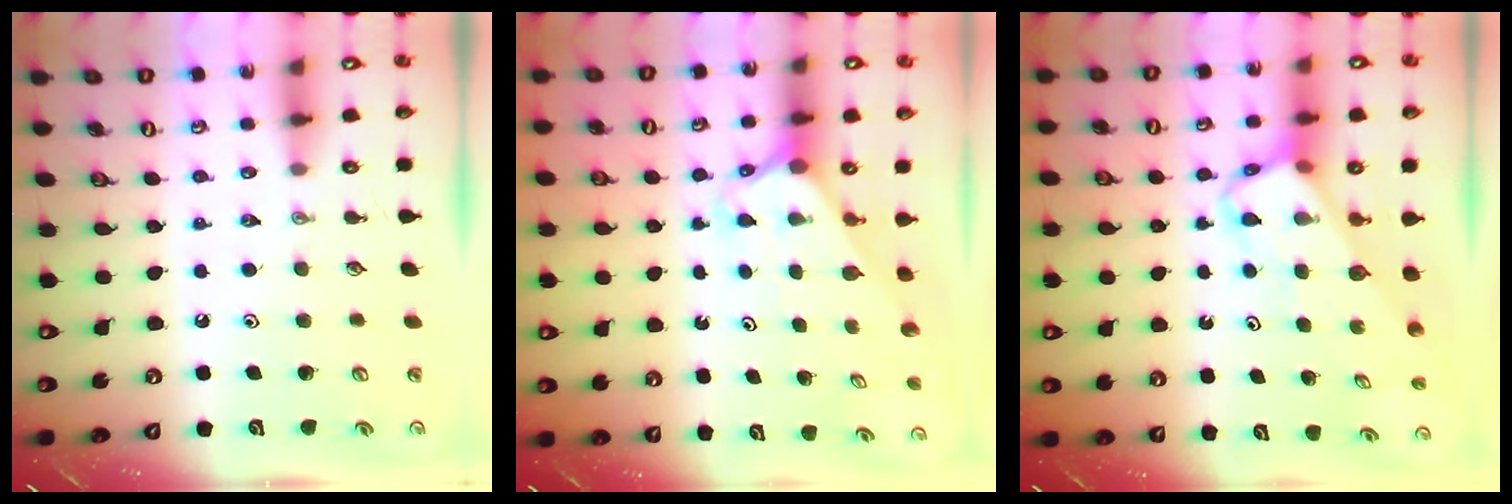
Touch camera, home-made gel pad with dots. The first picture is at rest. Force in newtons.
{"total": 2.4, "press": 2.4, "slide": 0.3}
{"total": 3.8, "press": 3.8, "slide": 0.3}